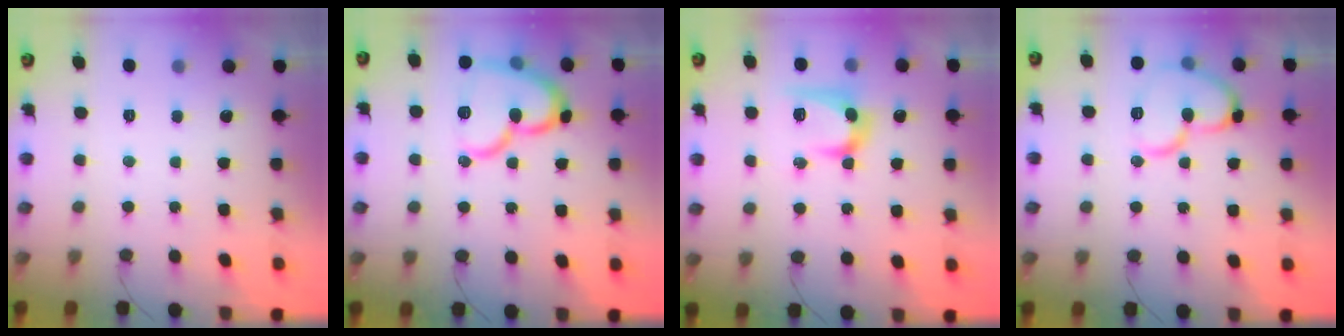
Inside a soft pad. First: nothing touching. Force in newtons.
{"total": 16.5, "press": 16.4, "slide": 1.8}
{"total": 9.9, "press": 9.9, "slide": 0.5}
{"total": 14.0, "press": 13.8, "slide": 2.3}